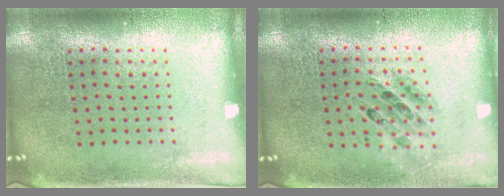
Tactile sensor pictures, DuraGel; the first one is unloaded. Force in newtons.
{"total": 0.7, "press": 0.7, "slide": 0.1}